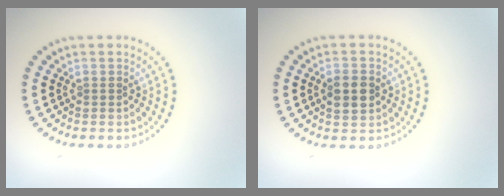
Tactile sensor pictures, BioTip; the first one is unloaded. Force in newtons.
{"total": 3.0, "press": 3.0, "slide": 0.1}